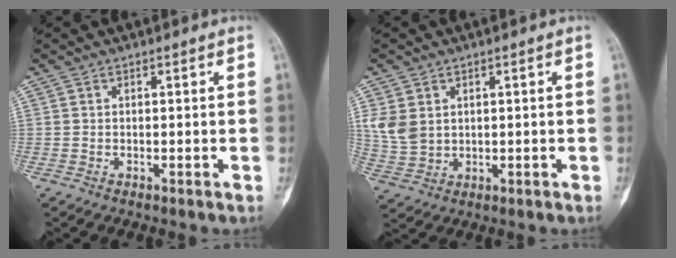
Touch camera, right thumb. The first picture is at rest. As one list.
[{"total": 5.9, "force": [1.7, 4.6, 3.3], "torque": [-0.060, -0.004, 0.046]}]